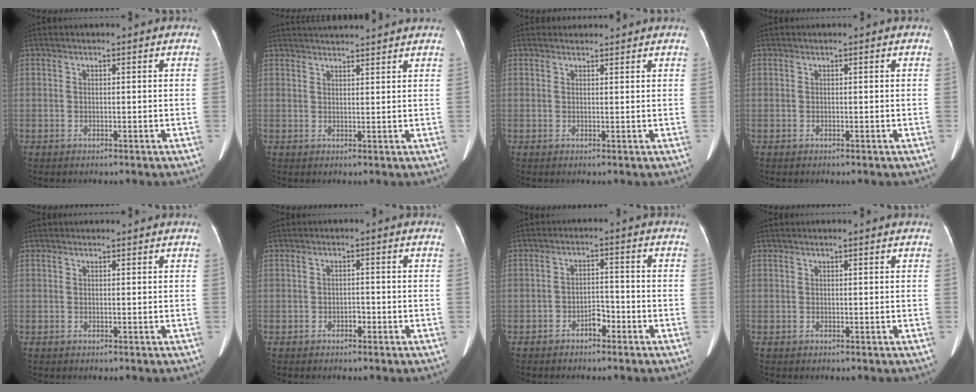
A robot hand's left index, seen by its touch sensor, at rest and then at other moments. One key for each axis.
{"total": 7.6, "fx": 7.3, "fy": -0.3, "fz": 2.4, "tx": -0.037, "ty": 0.032, "tz": 0.095}
{"total": 1.8, "fx": 1.7, "fy": 0.4, "fz": -0.1, "tx": -0.010, "ty": 0.011, "tz": 0.026}
{"total": 0.0}
{"total": 0.8, "fx": 0.8, "fy": 0.2, "fz": 0.0, "tx": -0.012, "ty": 0.005, "tz": 0.012}
{"total": 1.3, "fx": -0.8, "fy": 0.7, "fz": 0.7, "tx": -0.010, "ty": 0.004, "tz": -0.012}
{"total": 3.0, "fx": -2.1, "fy": 1.4, "fz": 1.6, "tx": -0.027, "ty": 0.008, "tz": -0.035}
{"total": 1.0, "fx": 0.9, "fy": 0.0, "fz": 0.4, "tx": -0.013, "ty": 0.008, "tz": 0.013}